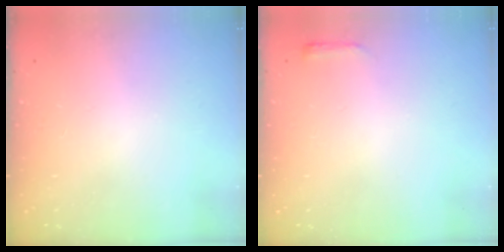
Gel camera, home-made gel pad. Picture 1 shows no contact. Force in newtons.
{"total": 2.4, "press": 2.3, "slide": 0.6}